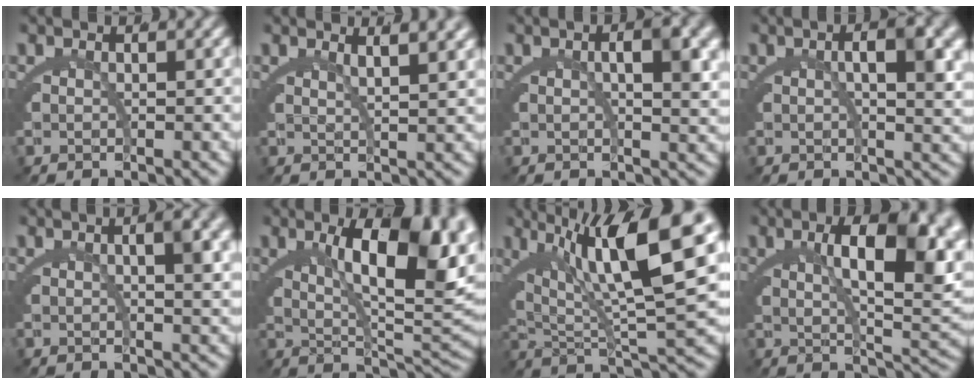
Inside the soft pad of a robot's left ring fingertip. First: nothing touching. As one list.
[{"total": 2.7, "force": [2.0, -0.8, 1.7], "torque": [-0.019, -0.001, 0.036]}, {"total": 3.8, "force": [1.0, 0.4, 3.6], "torque": [-0.038, 0.008, 0.012]}, {"total": 4.3, "force": [1.1, 0.4, 4.1], "torque": [-0.044, 0.009, 0.013]}, {"total": 2.7, "force": [0.7, 0.0, 2.6], "torque": [-0.027, 0.008, 0.009]}, {"total": 11.4, "force": [3.3, 3.2, 10.4], "torque": [-0.131, 0.006, 0.054]}, {"total": 13.6, "force": [4.2, 5.1, 11.8], "torque": [-0.179, 0.013, 0.071]}, {"total": 10.4, "force": [2.7, 2.4, 9.8], "torque": [-0.112, 0.011, 0.042]}]